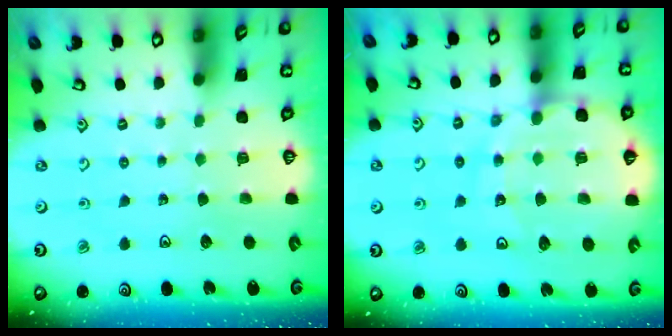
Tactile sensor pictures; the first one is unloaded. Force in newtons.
{"total": 14.3, "press": 14.2, "slide": 2.1}